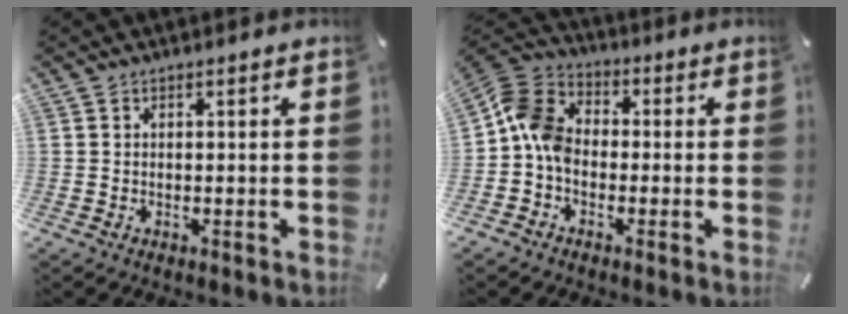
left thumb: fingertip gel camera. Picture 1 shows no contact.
{"total": 8.9, "force": [-1.9, 6.9, 5.3], "torque": [-0.121, 0.018, -0.035]}